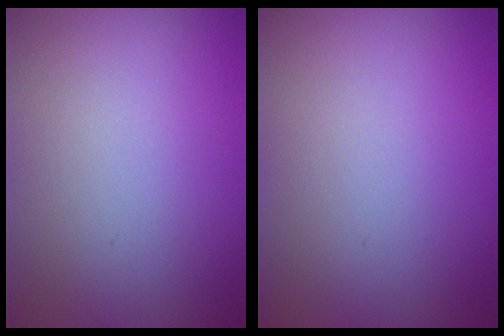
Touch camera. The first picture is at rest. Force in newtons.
{"total": 0.0}